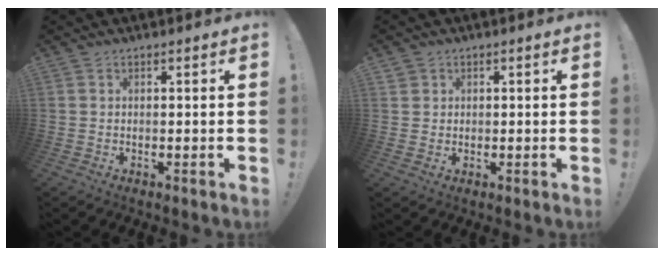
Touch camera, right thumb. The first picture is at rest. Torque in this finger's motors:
{"motor_torque": [-0.04, -0.13, -0.05, 0.14, -0.01]}